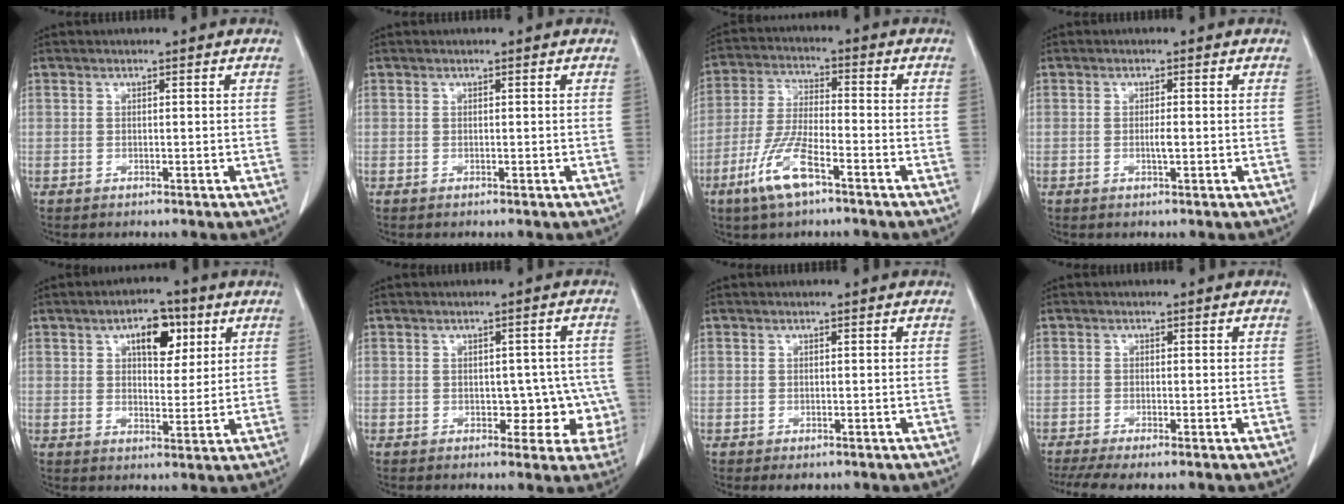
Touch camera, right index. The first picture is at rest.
{"total": 0.0}
{"total": 9.5, "force": [-5.4, 1.9, 7.6], "torque": [-0.162, -0.013, -0.106]}
{"total": 1.3, "force": [-0.2, 0.2, 1.3], "torque": [-0.025, -0.001, -0.003]}
{"total": 7.3, "force": [3.3, 3.5, 5.5], "torque": [-0.081, 0.010, 0.050]}
{"total": 6.1, "force": [-1.0, 4.2, 4.3], "torque": [-0.022, 0.023, -0.007]}
{"total": 1.3, "force": [-0.7, 0.9, 0.5], "torque": [-0.004, 0.001, -0.004]}
{"total": 5.5, "force": [-4.1, 0.7, 3.6], "torque": [-0.060, -0.010, -0.069]}